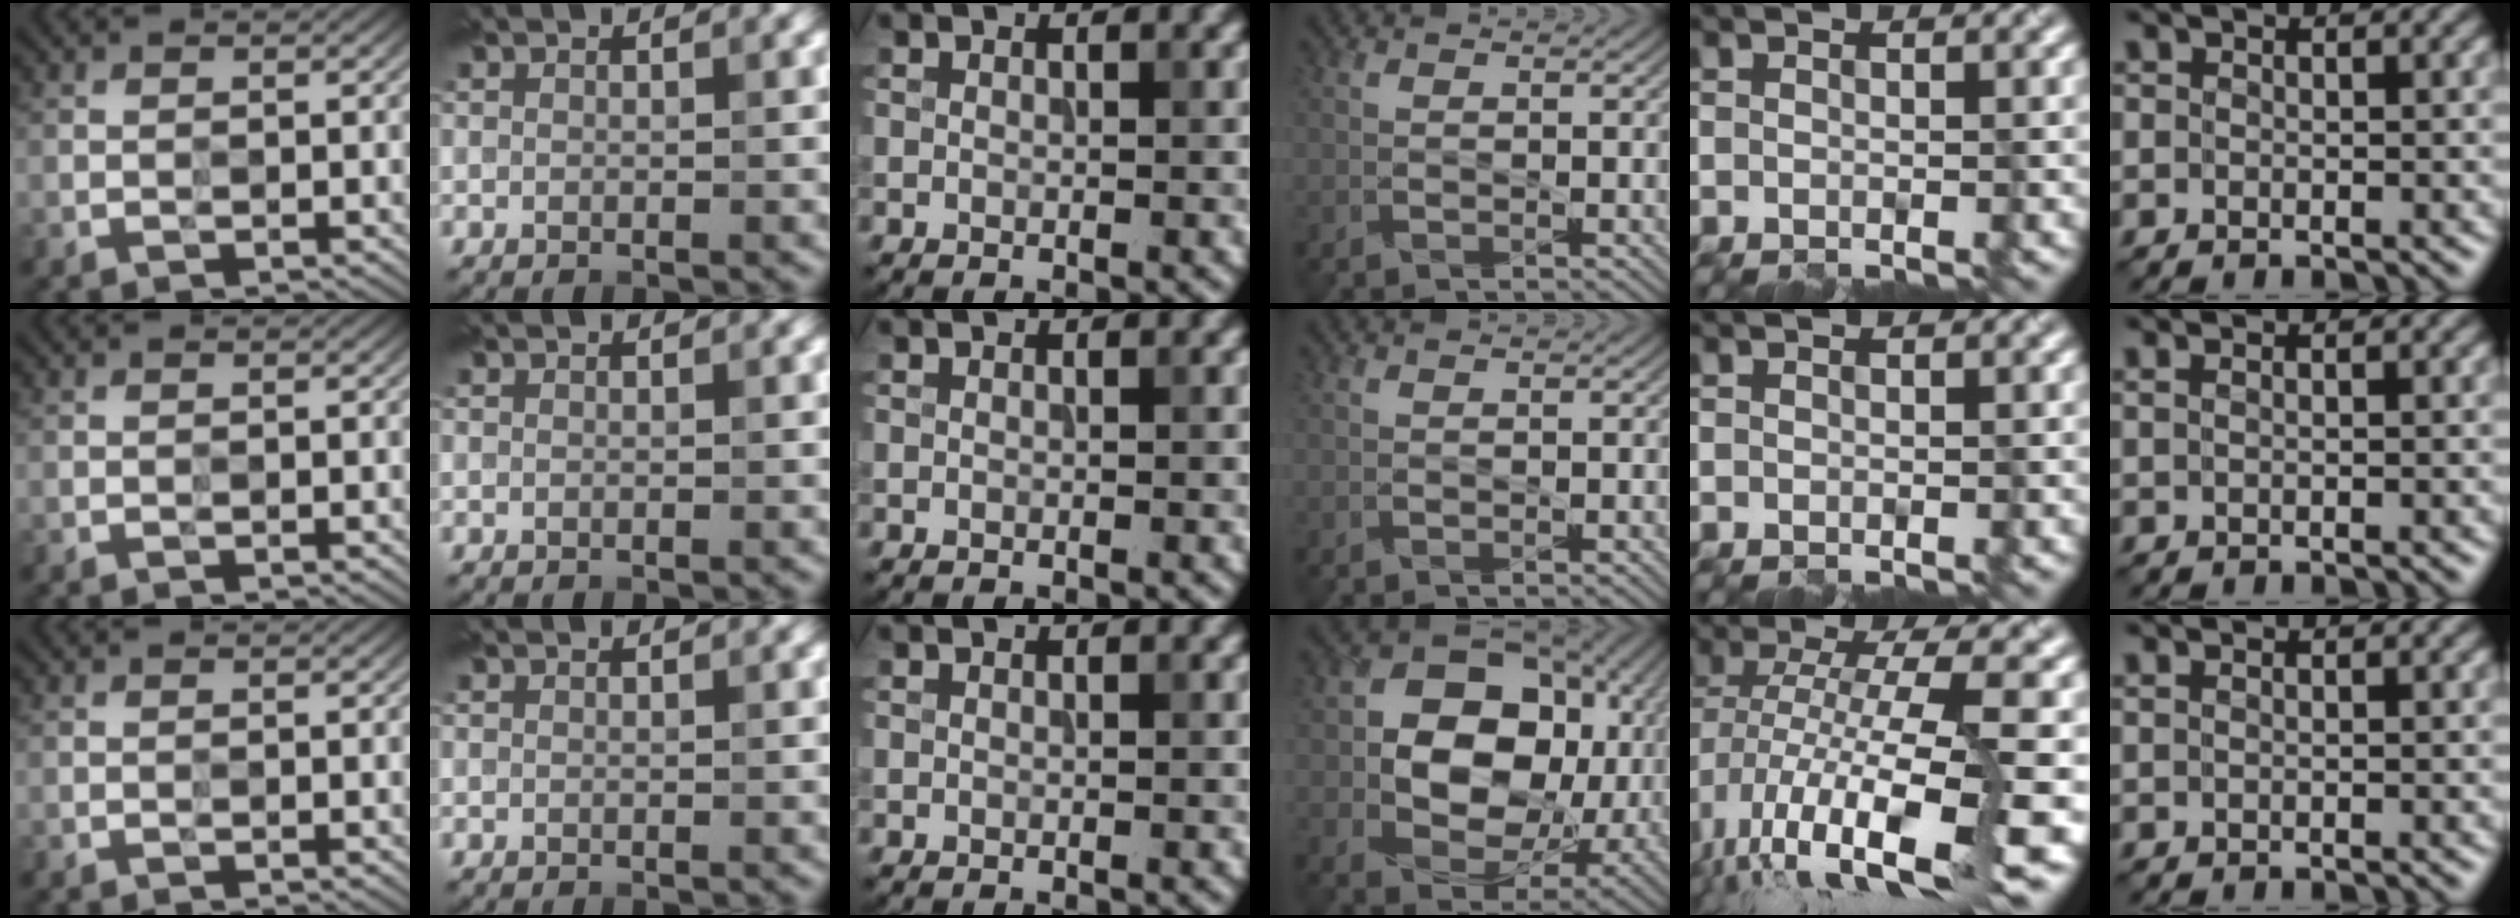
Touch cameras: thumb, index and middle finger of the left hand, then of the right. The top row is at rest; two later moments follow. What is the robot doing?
{"motion": "wipe", "object": "plastic plate"}